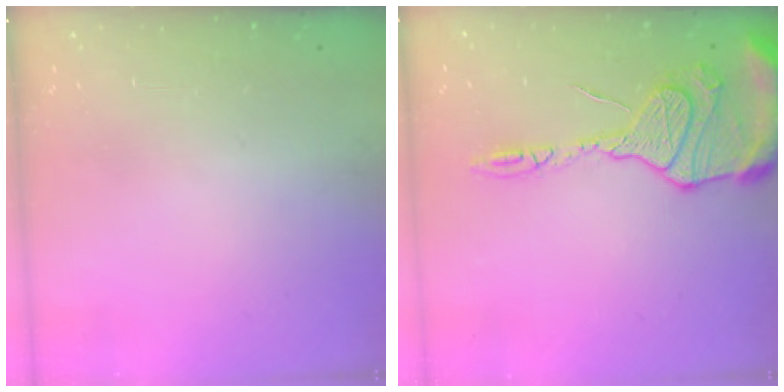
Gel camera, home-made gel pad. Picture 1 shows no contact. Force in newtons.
{"total": 16.8, "press": 16.7, "slide": 2.0}